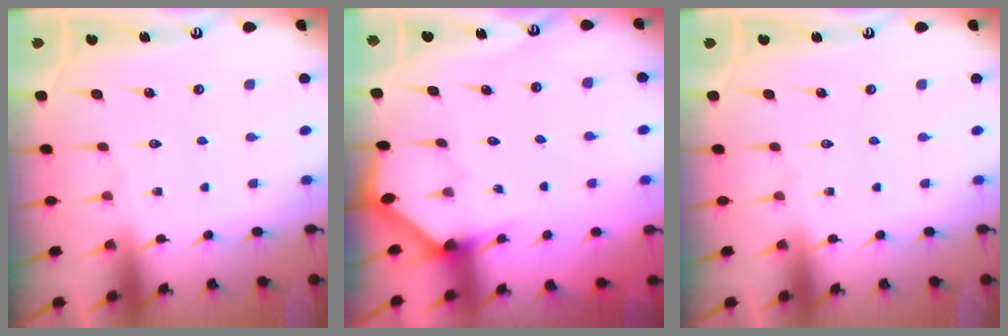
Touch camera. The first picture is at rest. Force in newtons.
{"total": 2.5, "press": 2.5, "slide": 0.2}
{"total": 0.0}